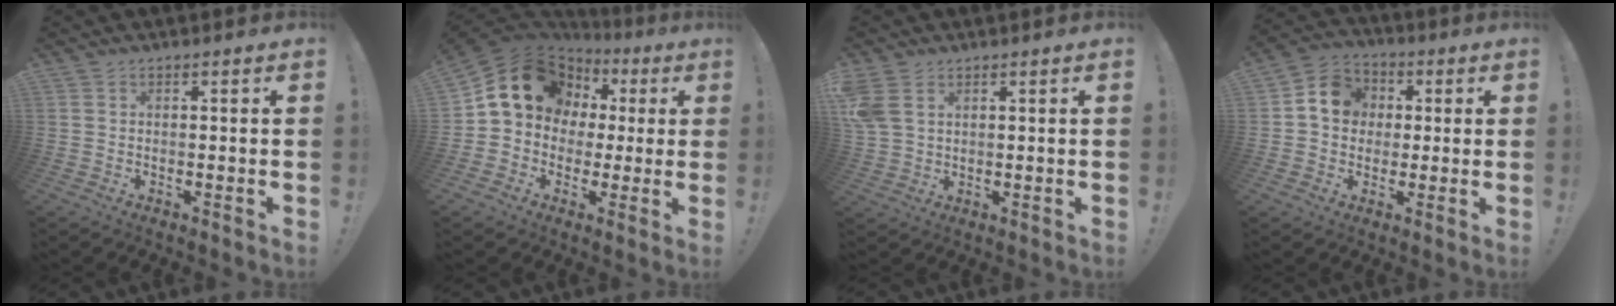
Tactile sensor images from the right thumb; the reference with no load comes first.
{"total": 17.1, "force": [5.0, 14.1, 8.4], "torque": [-0.131, -0.012, 0.111]}
{"total": 6.4, "force": [2.9, 4.2, 4.0], "torque": [-0.088, -0.005, 0.061]}
{"total": 10.4, "force": [1.6, 9.3, 4.5], "torque": [-0.050, 0.007, 0.036]}